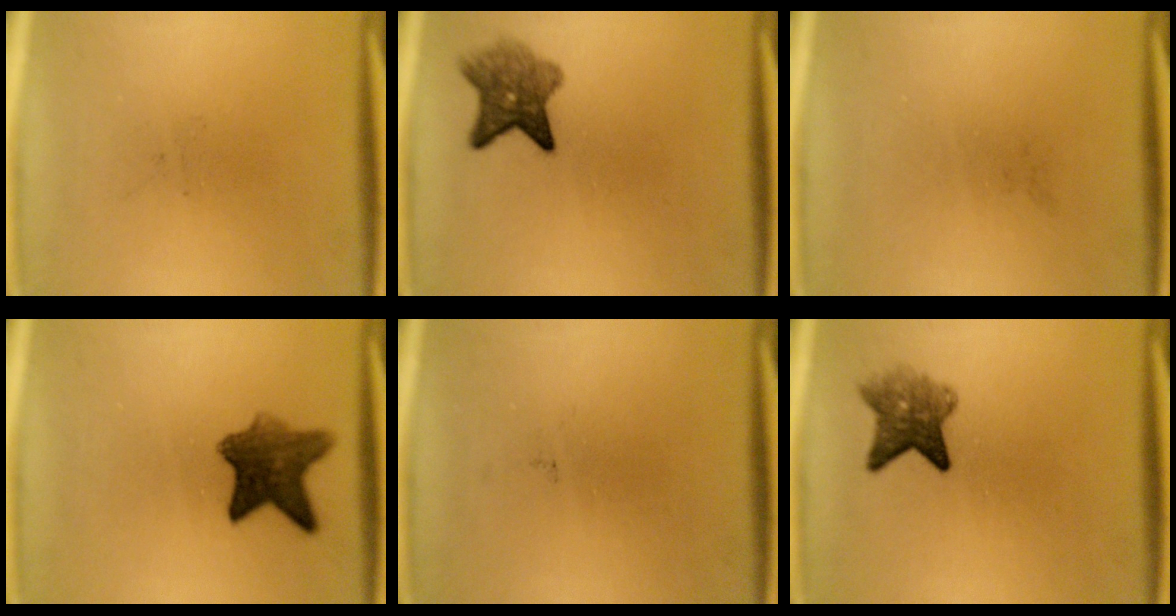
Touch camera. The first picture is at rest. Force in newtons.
{"total": 5.8}
{"total": 0.0}
{"total": 7.7}
{"total": 0.0}
{"total": 5.2}